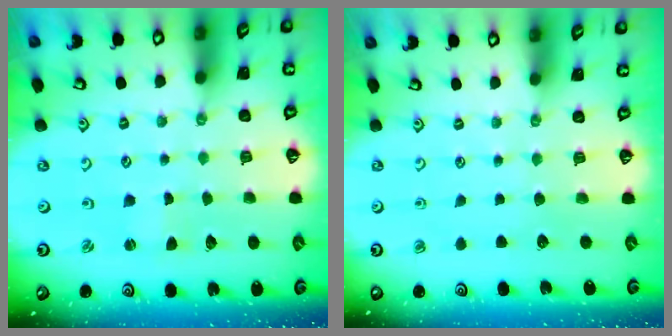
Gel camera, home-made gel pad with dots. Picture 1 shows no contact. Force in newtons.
{"total": 0.0}